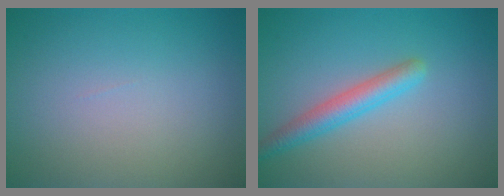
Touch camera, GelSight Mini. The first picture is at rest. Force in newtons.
{"total": 2.9, "press": 2.9, "slide": 0.1}